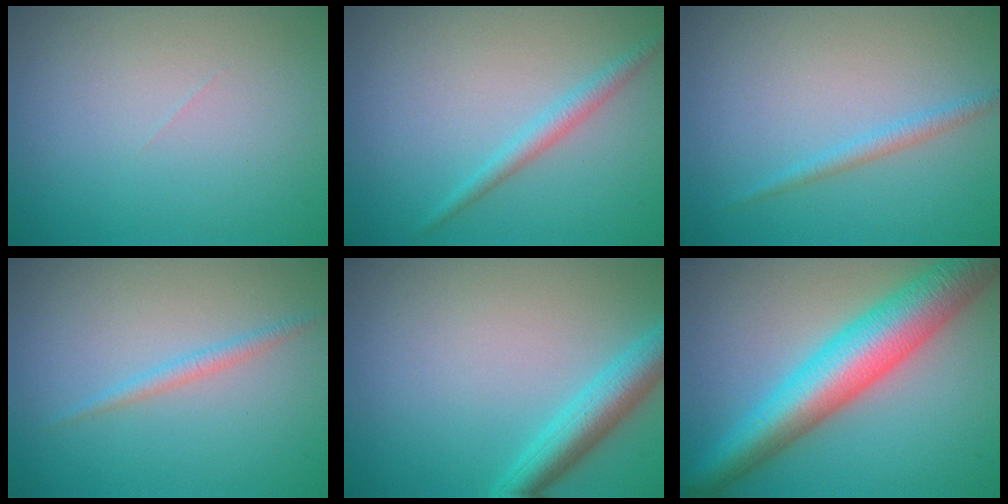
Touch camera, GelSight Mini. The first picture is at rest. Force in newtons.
{"total": 1.8, "press": 1.8, "slide": 0.1}
{"total": 1.3, "press": 1.3, "slide": 0.1}
{"total": 1.2, "press": 1.2, "slide": 0.1}
{"total": 3.9, "press": 3.9, "slide": 0.1}
{"total": 8.9, "press": 8.9, "slide": 0.2}